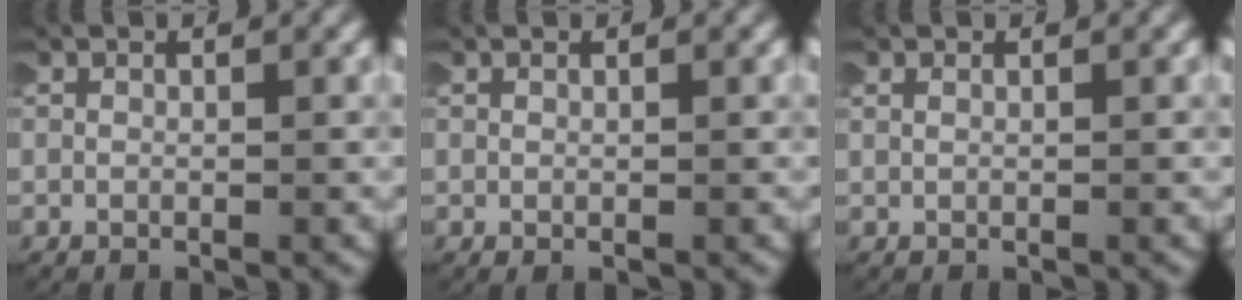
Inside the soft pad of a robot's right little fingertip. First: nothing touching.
{"total": 0.0}
{"total": 0.6, "force": [0.5, 0.1, 0.3], "torque": [-0.006, 0.000, 0.012]}